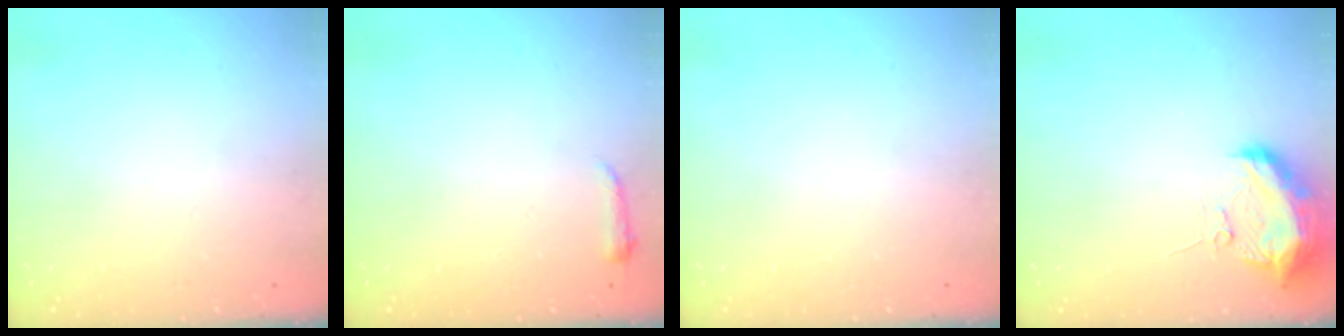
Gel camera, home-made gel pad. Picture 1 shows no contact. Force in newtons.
{"total": 3.0, "press": 2.9, "slide": 0.6}
{"total": 0.0}
{"total": 10.0, "press": 10.0, "slide": 0.8}